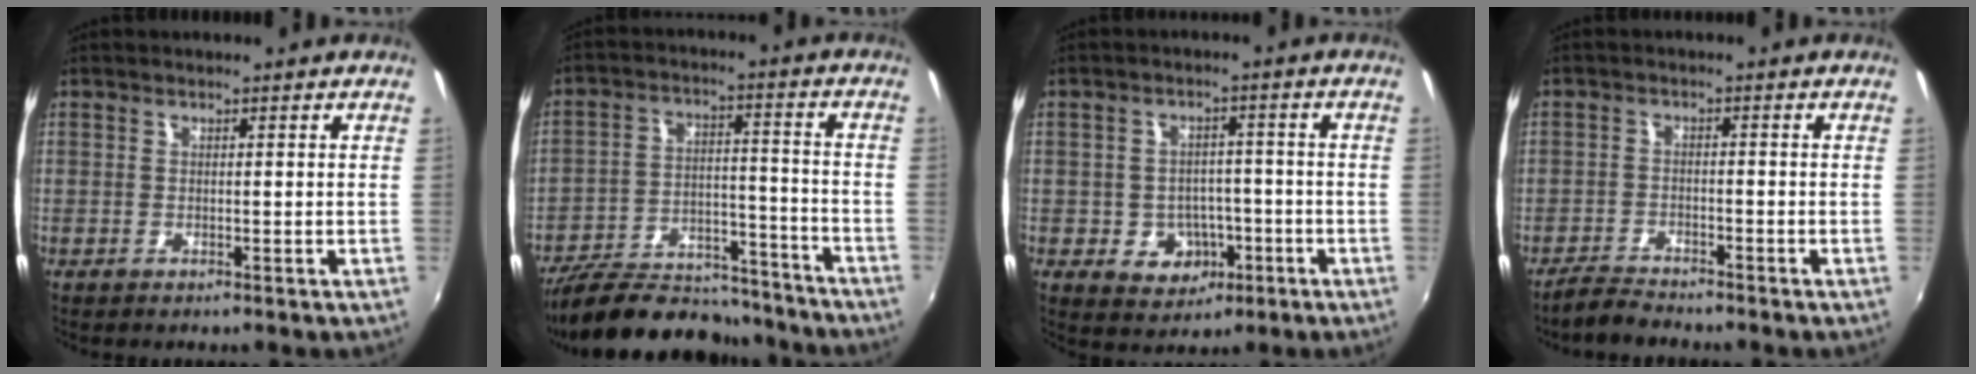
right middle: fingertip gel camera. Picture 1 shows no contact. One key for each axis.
{"total": 20.8, "fx": -18.0, "fy": 7.2, "fz": 7.5, "tx": -0.150, "ty": 0.018, "tz": -0.255}
{"total": 7.4, "fx": -2.6, "fy": 6.3, "fz": 2.9, "tx": -0.066, "ty": 0.012, "tz": -0.019}
{"total": 3.2, "fx": -3.0, "fy": 1.1, "fz": 0.2, "tx": -0.020, "ty": 0.003, "tz": -0.061}